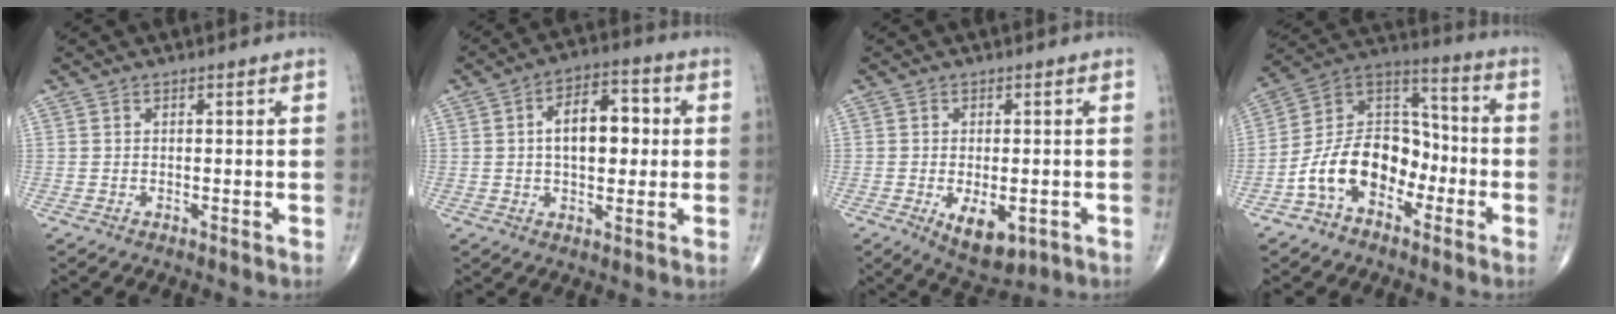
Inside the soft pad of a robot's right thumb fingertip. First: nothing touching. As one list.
[{"total": 11.0, "force": [1.1, 6.2, 9.0], "torque": [-0.114, 0.016, 0.014]}, {"total": 7.5, "force": [-2.3, 3.8, 6.1], "torque": [-0.085, -0.006, -0.023]}, {"total": 15.3, "force": [-5.8, 10.3, 9.7], "torque": [-0.142, 0.070, -0.116]}]